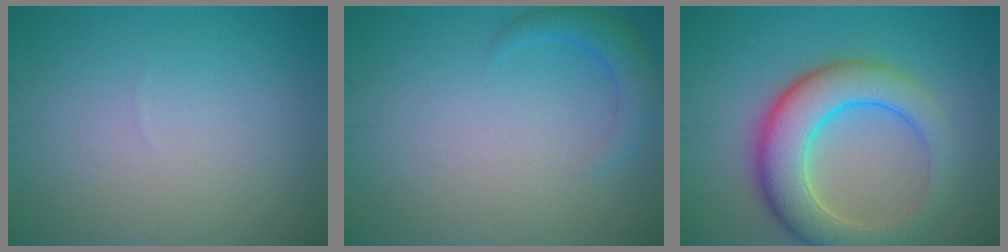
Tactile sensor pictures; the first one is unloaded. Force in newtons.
{"total": 2.4, "press": 2.4, "slide": 0.2}
{"total": 7.7, "press": 7.7, "slide": 0.2}